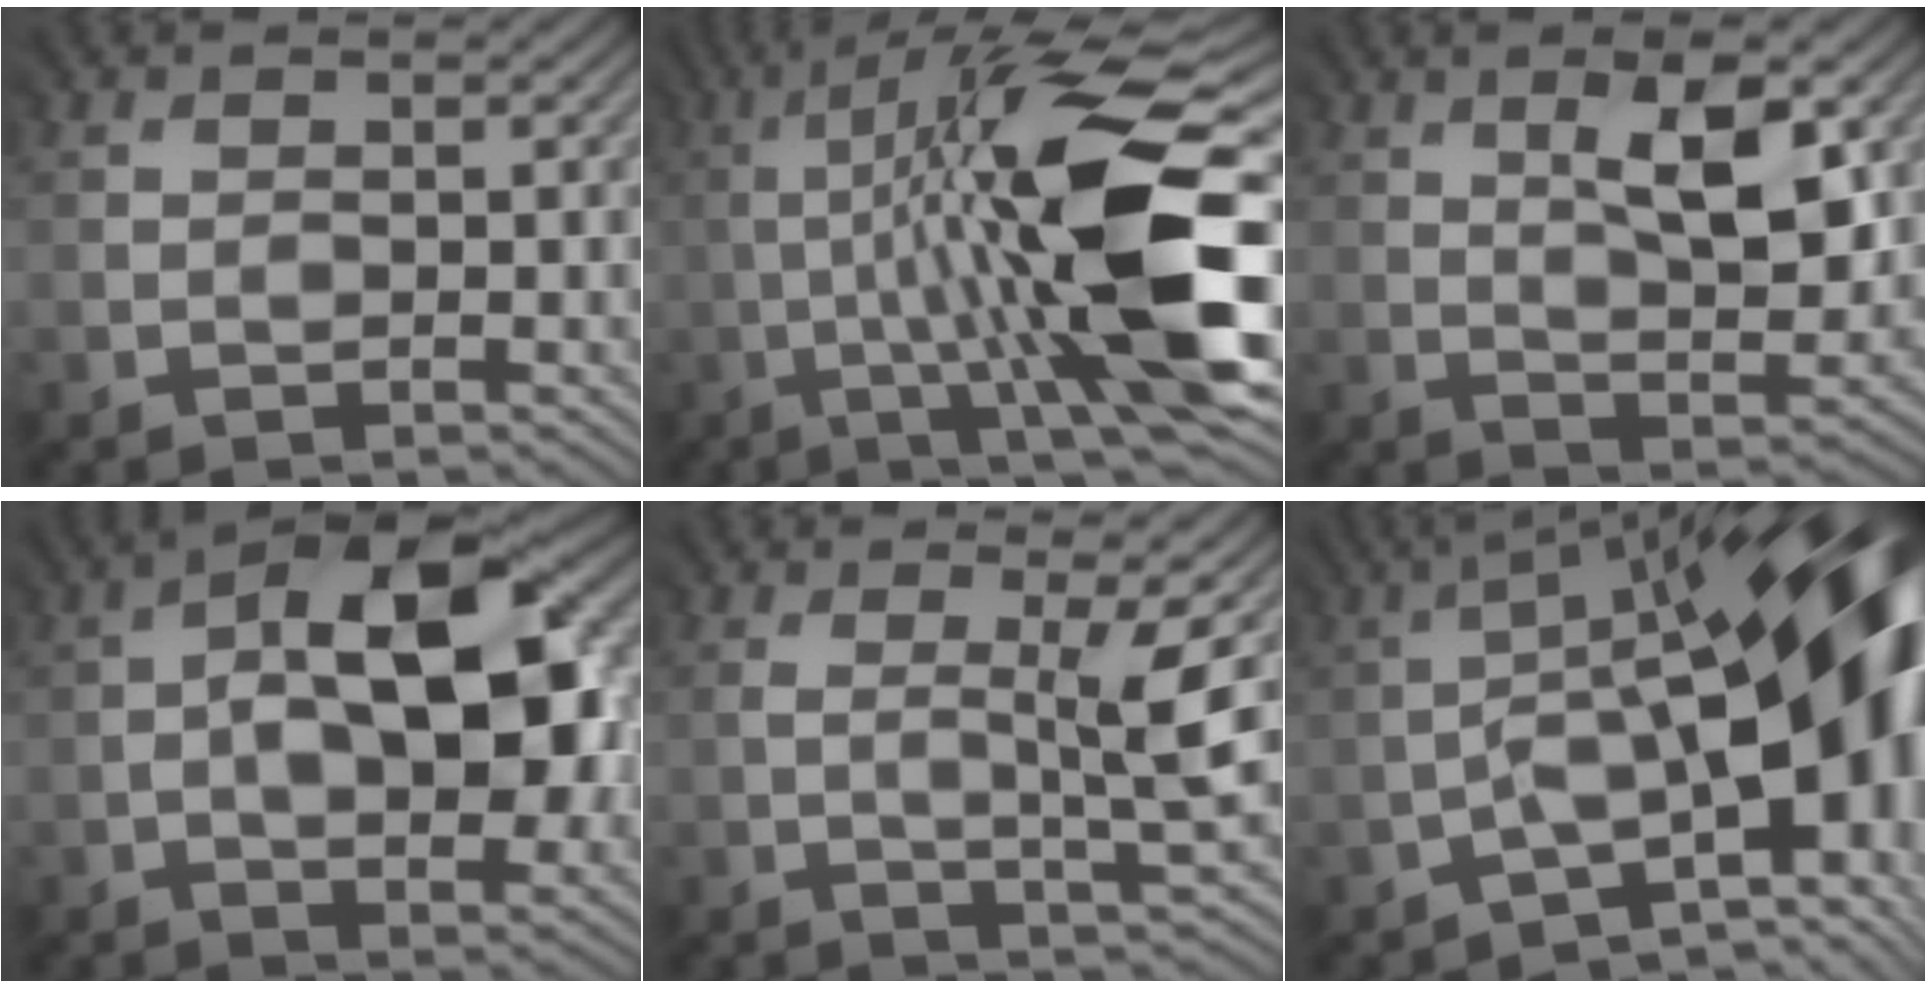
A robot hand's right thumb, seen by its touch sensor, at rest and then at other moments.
{"total": 16.9, "force": [-1.0, 3.0, 16.6], "torque": [-0.256, 0.023, -0.008]}
{"total": 8.0, "force": [3.0, 2.8, 6.9], "torque": [-0.122, -0.007, 0.056]}
{"total": 14.2, "force": [0.4, 7.1, 12.3], "torque": [-0.178, 0.016, 0.001]}
{"total": 4.0, "force": [0.2, -0.1, 4.0], "torque": [-0.073, 0.003, 0.007]}
{"total": 18.5, "force": [-2.3, 7.7, 16.6], "torque": [-0.223, -0.002, -0.029]}